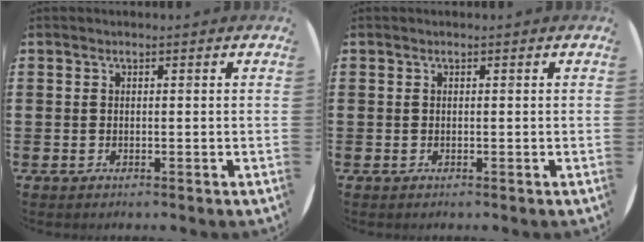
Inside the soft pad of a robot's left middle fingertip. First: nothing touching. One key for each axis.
{"total": 0.0}